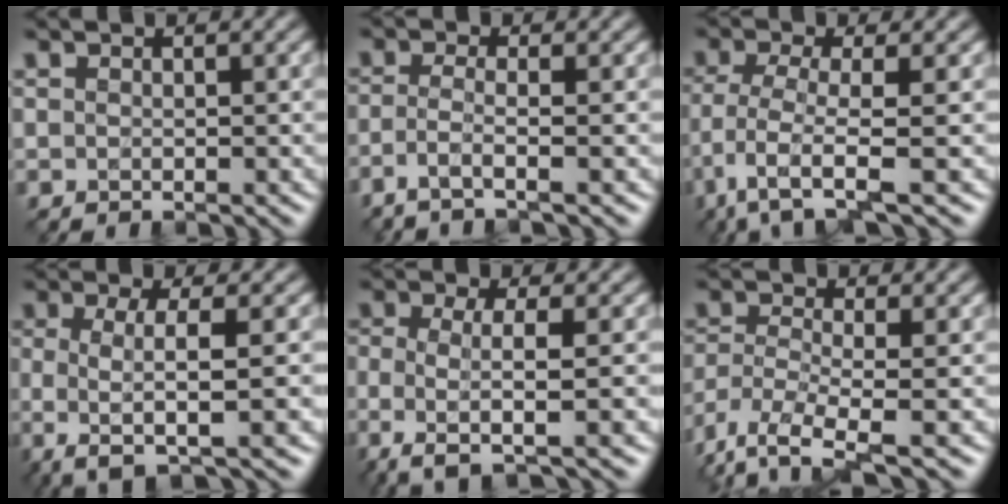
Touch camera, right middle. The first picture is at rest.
{"total": 2.7, "force": [-1.5, 0.5, 2.2], "torque": [-0.041, -0.005, -0.047]}
{"total": 4.0, "force": [-1.8, 0.7, 3.6], "torque": [-0.075, -0.008, -0.040]}
{"total": 5.8, "force": [-1.0, 1.5, 5.5], "torque": [-0.091, -0.010, -0.025]}
{"total": 5.6, "force": [-1.5, 1.4, 5.2], "torque": [-0.097, -0.008, -0.039]}
{"total": 6.2, "force": [-4.0, 2.0, 4.3], "torque": [-0.097, -0.016, -0.085]}